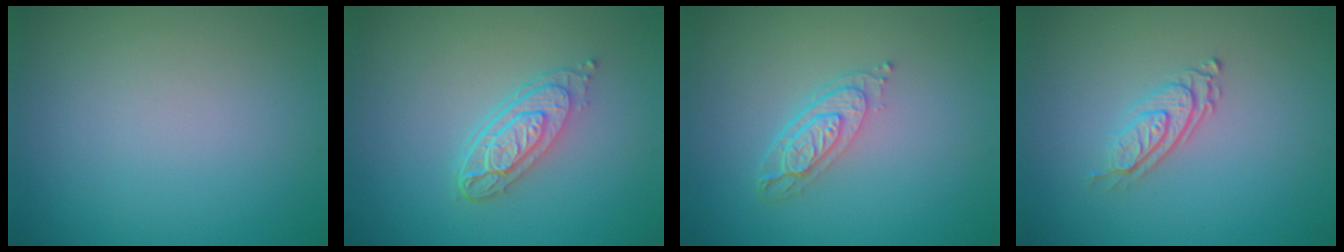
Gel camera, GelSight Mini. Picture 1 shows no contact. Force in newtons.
{"total": 4.0, "press": 2.9, "slide": 2.7}
{"total": 3.4, "press": 2.6, "slide": 2.2}
{"total": 2.8, "press": 2.0, "slide": 2.0}